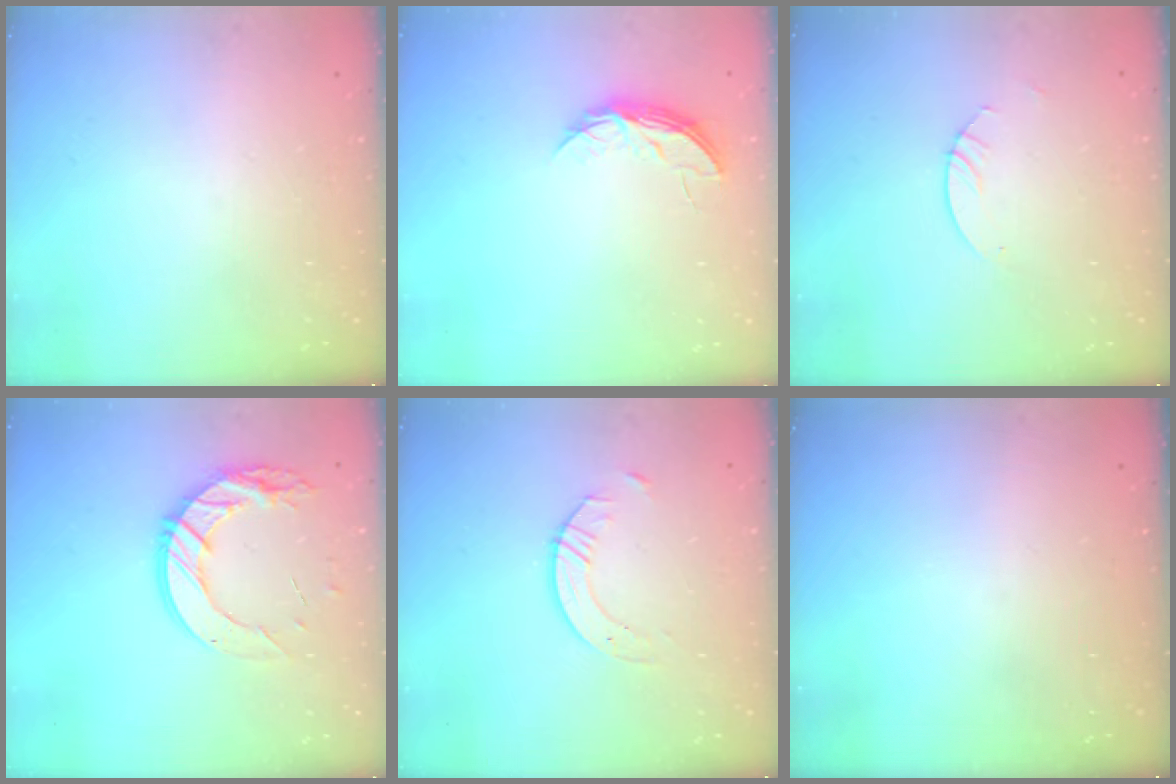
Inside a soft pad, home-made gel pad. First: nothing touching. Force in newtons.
{"total": 5.5, "press": 5.5, "slide": 0.5}
{"total": 2.4, "press": 2.4, "slide": 0.2}
{"total": 14.7, "press": 14.6, "slide": 1.3}
{"total": 5.0, "press": 5.0, "slide": 0.5}
{"total": 0.0}